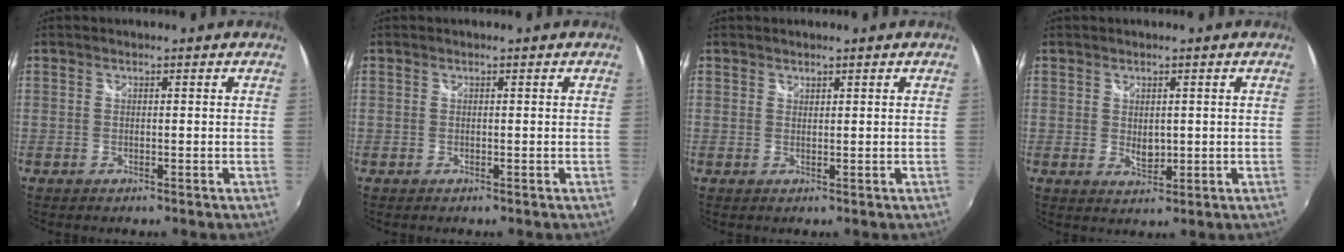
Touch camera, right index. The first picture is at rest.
{"total": 0.0}
{"total": 0.6, "force": [0.6, 0.2, 0.0], "torque": [0.001, 0.000, 0.011]}
{"total": 2.8, "force": [0.4, 2.0, 1.9], "torque": [-0.027, -0.004, 0.008]}